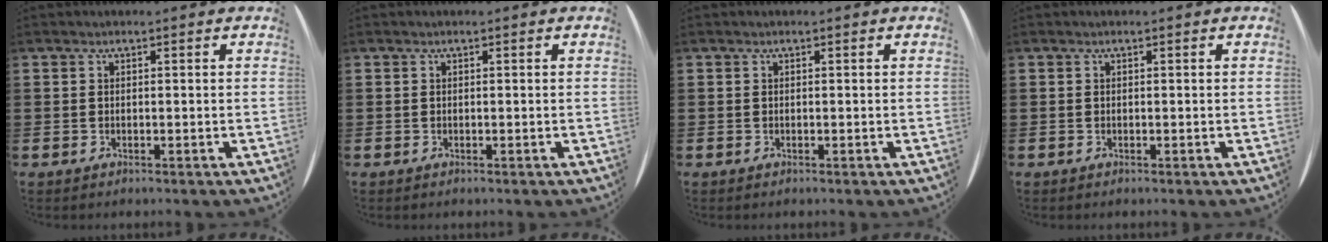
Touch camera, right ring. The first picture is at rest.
{"total": 0.0}
{"total": 0.0}
{"total": 0.0}